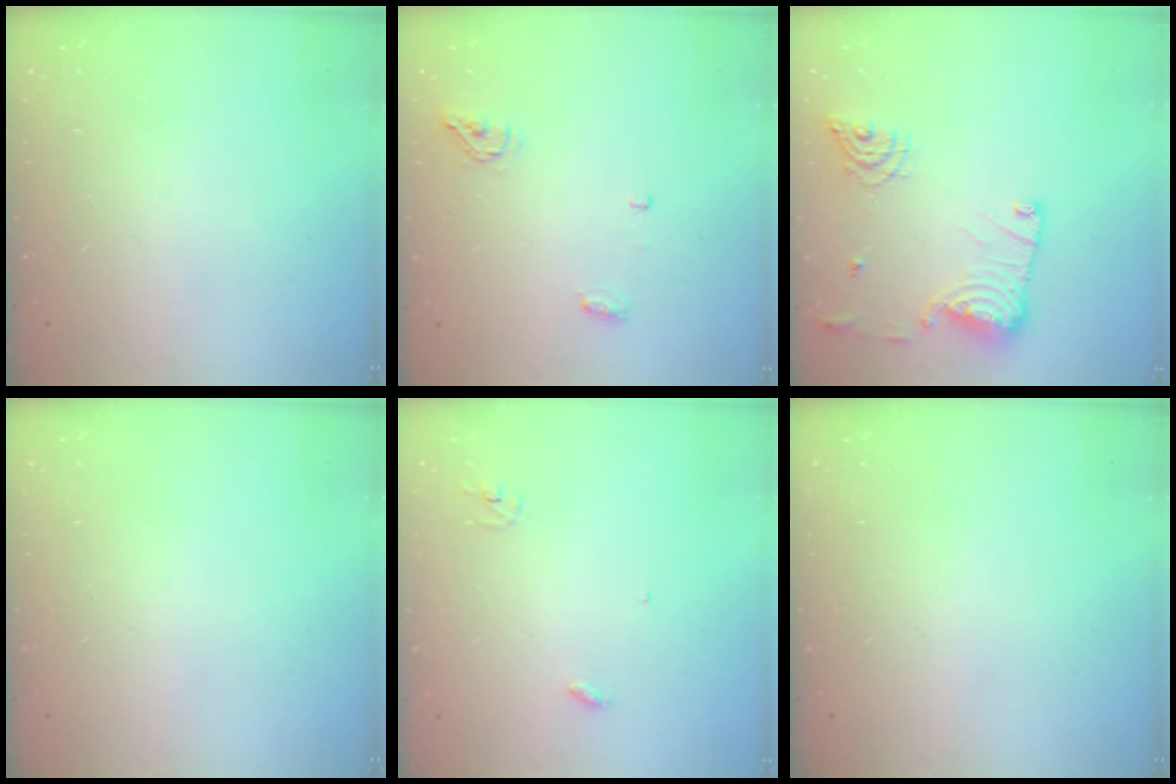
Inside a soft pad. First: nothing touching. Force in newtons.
{"total": 4.9, "press": 4.8, "slide": 1.0}
{"total": 13.9, "press": 13.9, "slide": 0.8}
{"total": 0.0}
{"total": 2.9, "press": 2.9, "slide": 0.2}
{"total": 0.0}